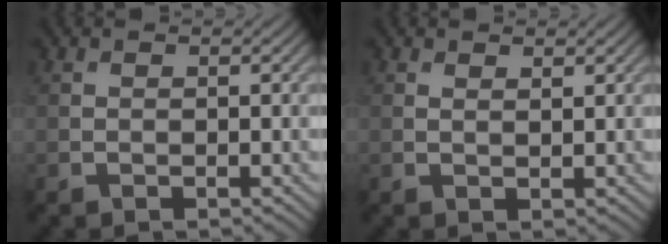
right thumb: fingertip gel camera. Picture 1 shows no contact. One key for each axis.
{"total": 0.9, "fx": 0.7, "fy": 0.2, "fz": 0.4, "tx": -0.011, "ty": -0.001, "tz": 0.014}